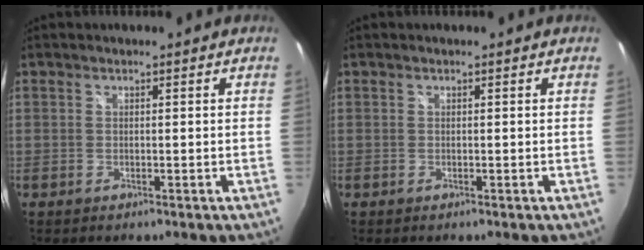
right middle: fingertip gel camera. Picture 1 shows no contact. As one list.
[{"total": 0.0}]